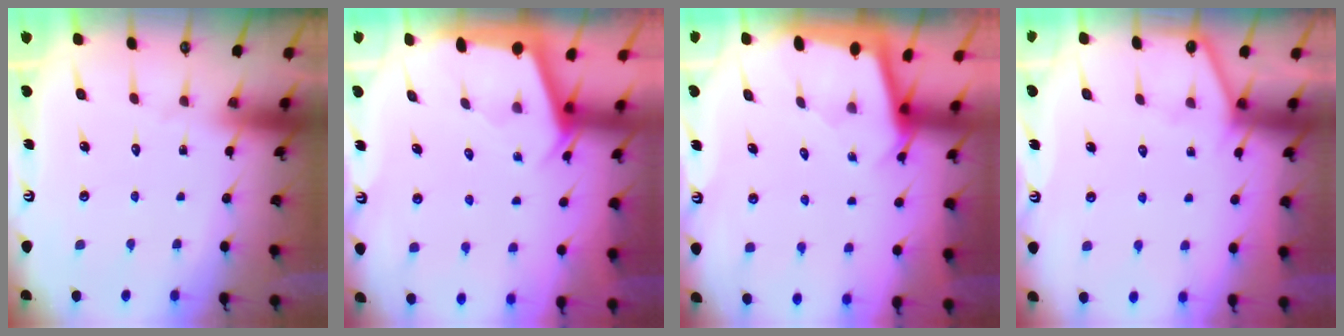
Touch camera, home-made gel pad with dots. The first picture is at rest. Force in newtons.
{"total": 2.3, "press": 2.3, "slide": 0.3}
{"total": 1.9, "press": 1.9, "slide": 0.2}
{"total": 2.9, "press": 2.9, "slide": 0.3}